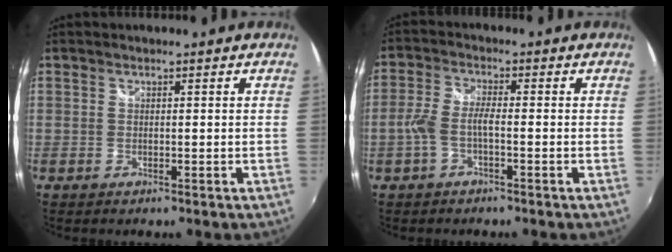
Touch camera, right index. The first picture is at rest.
{"total": 4.6, "force": [-1.6, 1.2, 4.1], "torque": [-0.096, 0.006, -0.031]}